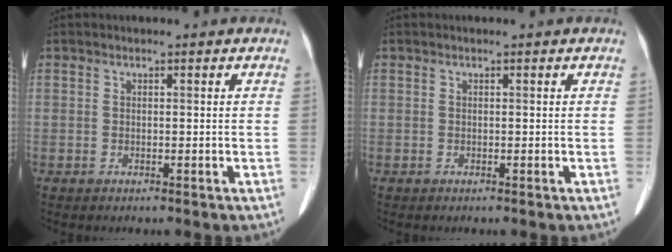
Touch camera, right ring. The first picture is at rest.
{"total": 0.0}